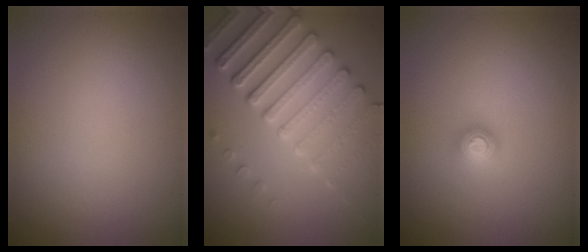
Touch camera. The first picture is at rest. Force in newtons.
{"total": 6.1, "press": 5.4, "slide": 2.8}
{"total": 1.2, "press": 1.2, "slide": 0.2}